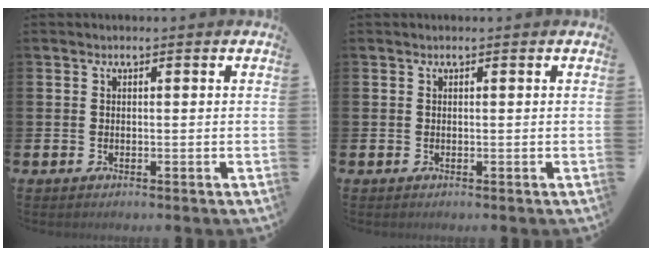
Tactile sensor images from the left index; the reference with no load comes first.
{"total": 0.0}